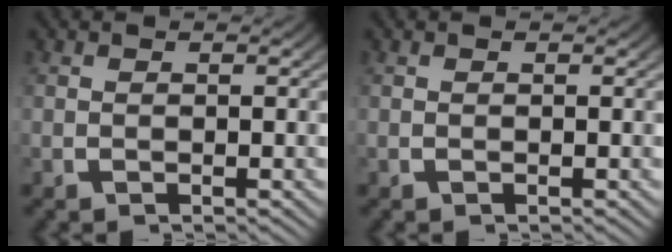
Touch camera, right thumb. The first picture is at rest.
{"total": 0.0}